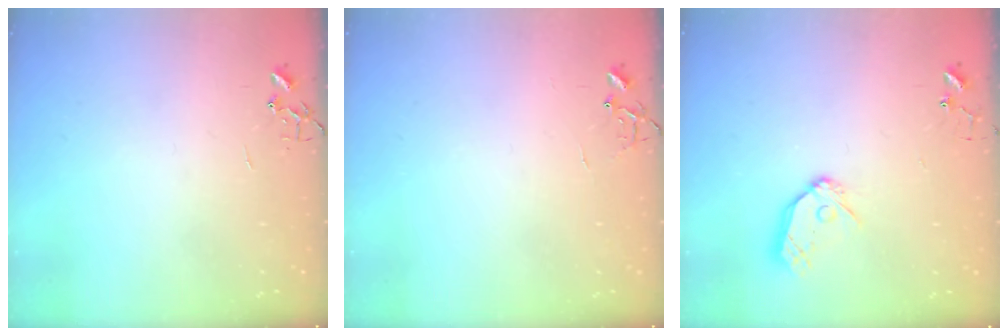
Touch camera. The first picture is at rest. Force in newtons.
{"total": 5.8, "press": 5.8, "slide": 0.5}
{"total": 11.0, "press": 10.9, "slide": 1.1}